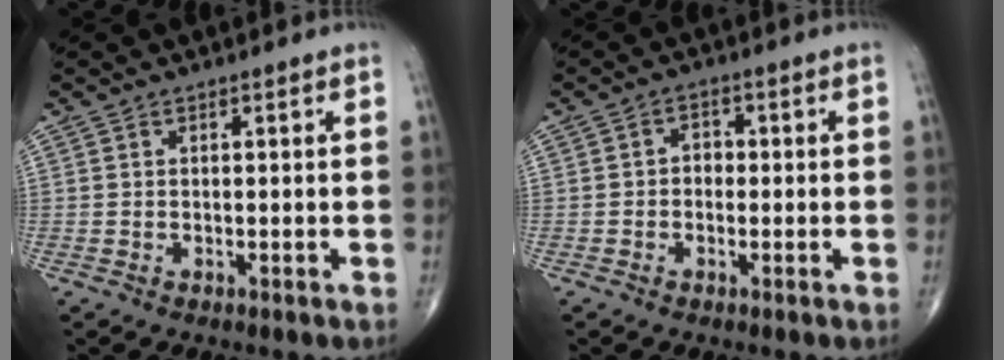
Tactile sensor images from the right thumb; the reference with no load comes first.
{"total": 2.6, "force": [-0.3, 2.1, 1.5], "torque": [-0.006, 0.015, -0.012]}